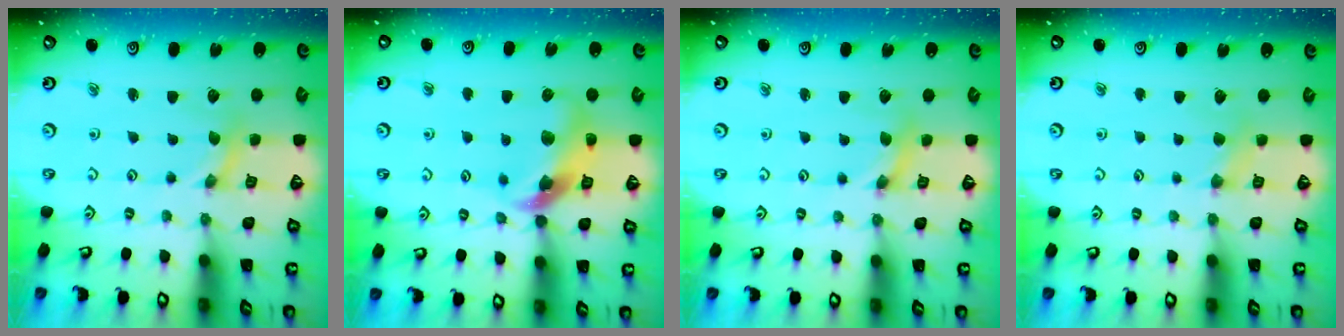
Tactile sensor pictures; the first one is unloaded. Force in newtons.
{"total": 12.9, "press": 12.8, "slide": 1.9}
{"total": 2.5, "press": 2.4, "slide": 0.3}
{"total": 3.8, "press": 3.8, "slide": 0.7}